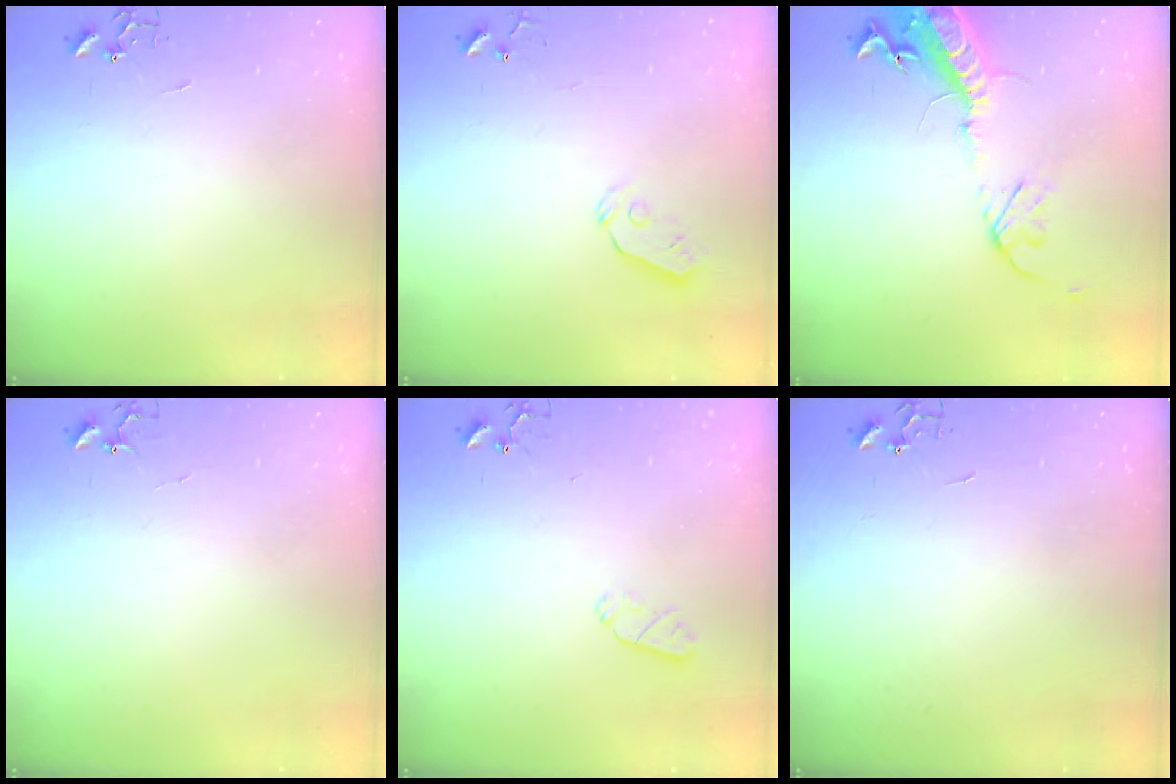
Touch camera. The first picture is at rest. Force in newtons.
{"total": 4.9, "press": 4.8, "slide": 0.8}
{"total": 17.1, "press": 16.6, "slide": 4.0}
{"total": 4.0, "press": 4.0, "slide": 0.3}
{"total": 4.2, "press": 4.1, "slide": 1.0}
{"total": 0.0}